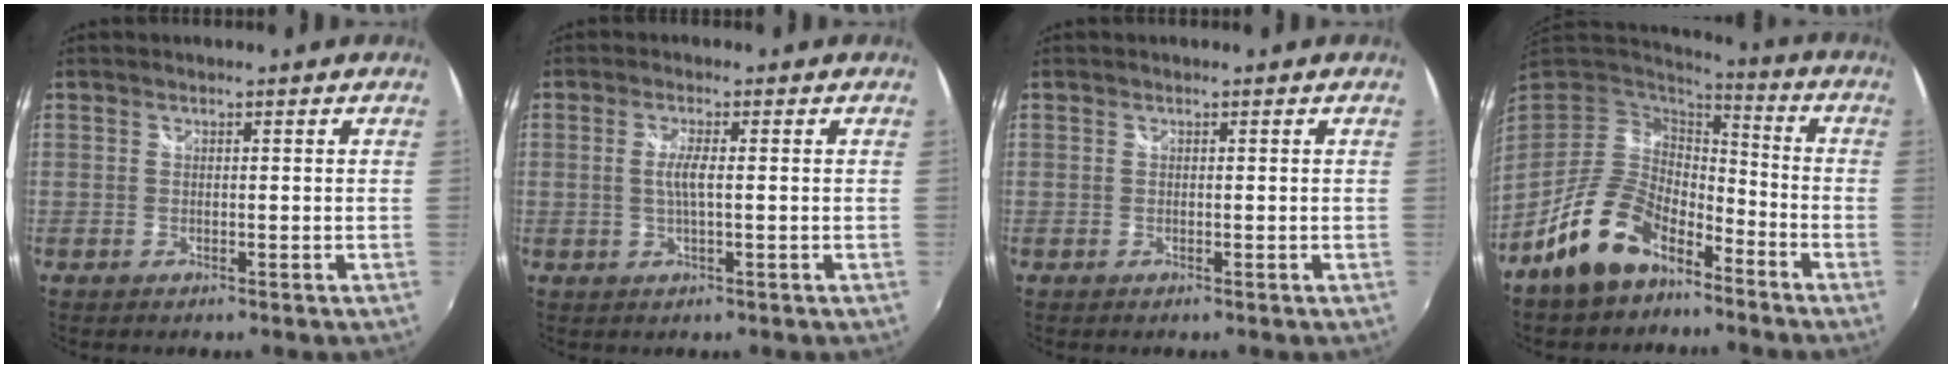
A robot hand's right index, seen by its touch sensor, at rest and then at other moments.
{"total": 3.0, "force": [0.0, 0.2, 3.0], "torque": [-0.060, -0.003, -0.002]}
{"total": 0.0}
{"total": 14.2, "force": [-9.1, 7.5, 7.9], "torque": [-0.168, 0.005, -0.155]}